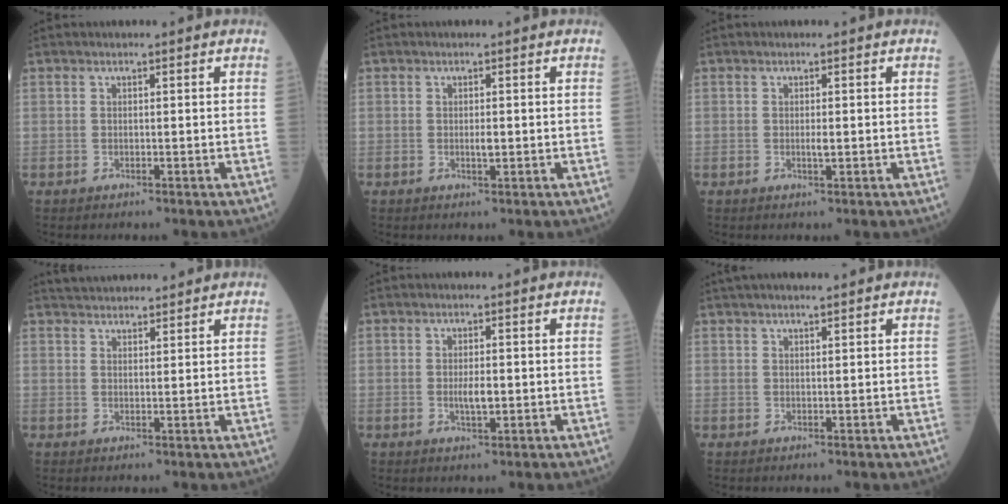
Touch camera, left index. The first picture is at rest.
{"total": 1.1, "force": [0.0, 0.3, 1.0], "torque": [-0.021, -0.003, 0.001]}
{"total": 0.9, "force": [0.0, 0.2, 0.9], "torque": [-0.019, -0.003, 0.001]}
{"total": 6.9, "force": [6.5, 1.2, 1.8], "torque": [-0.027, 0.034, 0.098]}
{"total": 2.4, "force": [-0.2, 0.7, 2.3], "torque": [-0.047, -0.003, -0.001]}
{"total": 4.9, "force": [4.1, 0.2, 2.7], "torque": [-0.038, 0.027, 0.066]}